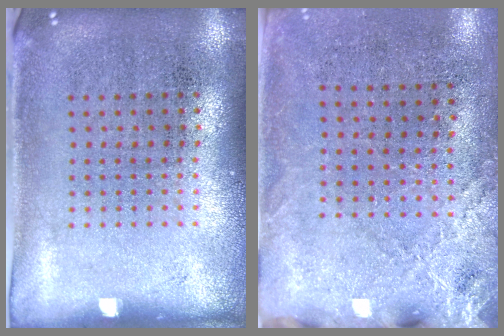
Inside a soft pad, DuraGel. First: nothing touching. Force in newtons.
{"total": 2.6, "press": 2.3, "slide": 1.1}